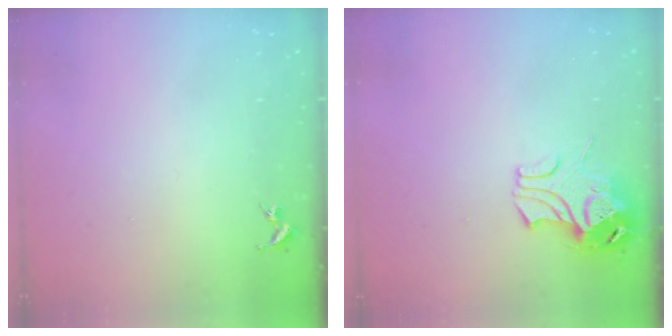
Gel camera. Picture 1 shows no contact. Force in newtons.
{"total": 9.7, "press": 9.6, "slide": 1.4}